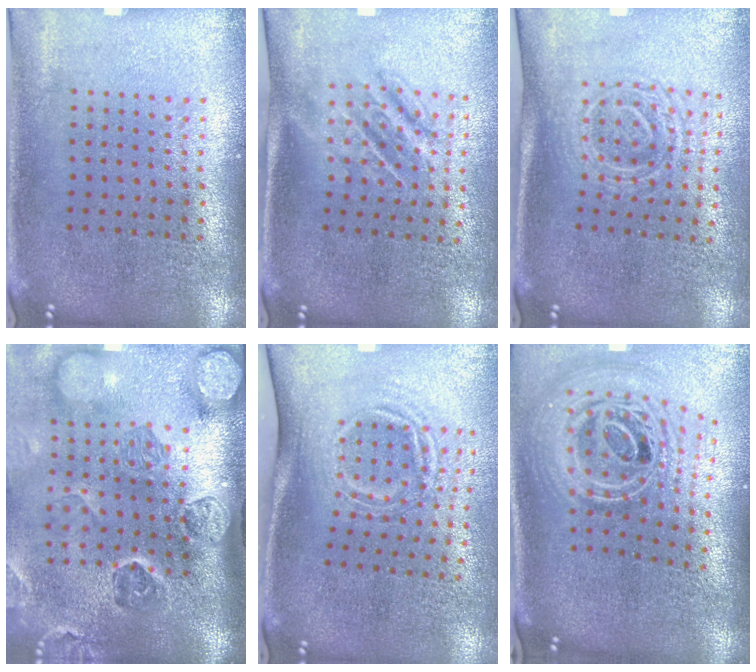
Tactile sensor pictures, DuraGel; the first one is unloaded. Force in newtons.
{"total": 1.7, "press": 1.3, "slide": 1.1}
{"total": 1.6, "press": 1.3, "slide": 1.0}
{"total": 4.8, "press": 3.5, "slide": 3.3}
{"total": 1.7, "press": 1.2, "slide": 1.2}
{"total": 2.9, "press": 2.0, "slide": 2.1}